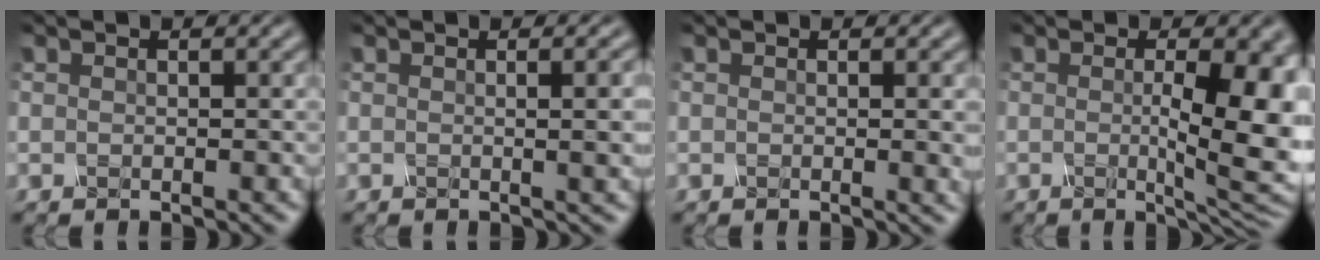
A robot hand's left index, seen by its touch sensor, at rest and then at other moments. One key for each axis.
{"total": 4.2, "fx": 0.3, "fy": 1.6, "fz": 3.9, "tx": -0.025, "ty": 0.012, "tz": -0.001}
{"total": 1.6, "fx": 0.1, "fy": 0.4, "fz": 1.6, "tx": -0.014, "ty": -0.001, "tz": -0.004}
{"total": 9.0, "fx": 0.0, "fy": 2.3, "fz": 8.7, "tx": -0.114, "ty": -0.008, "tz": 0.005}